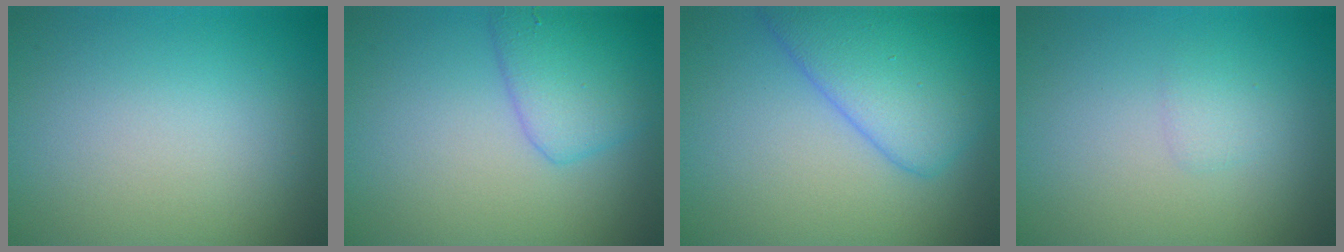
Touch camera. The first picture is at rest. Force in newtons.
{"total": 3.7, "press": 3.7, "slide": 0.1}
{"total": 6.1, "press": 6.1, "slide": 0.1}
{"total": 0.9, "press": 0.9, "slide": 0.1}